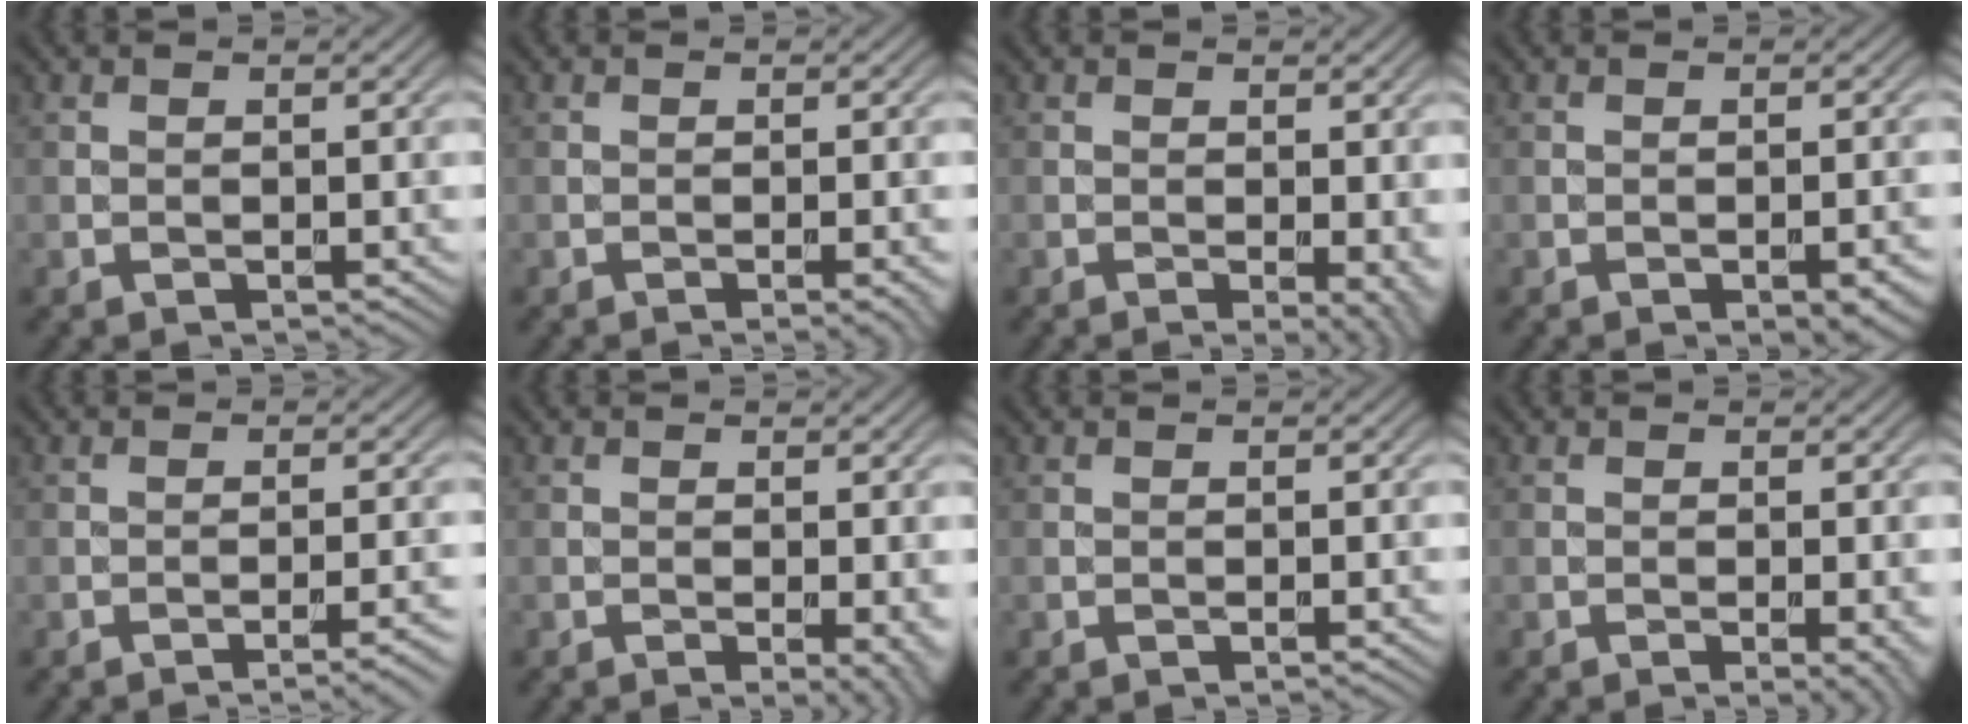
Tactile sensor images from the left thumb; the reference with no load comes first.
{"total": 1.8, "force": [-0.7, 0.2, 1.6], "torque": [-0.018, 0.003, -0.013]}
{"total": 3.0, "force": [-0.5, 0.7, 2.9], "torque": [-0.037, -0.006, -0.008]}
{"total": 3.2, "force": [-1.8, 0.9, 2.5], "torque": [-0.033, 0.001, -0.021]}
{"total": 3.7, "force": [-2.1, 0.6, 2.9], "torque": [-0.039, 0.012, -0.037]}
{"total": 2.4, "force": [-0.4, 0.4, 2.3], "torque": [-0.030, -0.007, -0.007]}
{"total": 0.0}
{"total": 1.9, "force": [-0.5, 0.2, 1.8], "torque": [-0.025, -0.002, -0.008]}